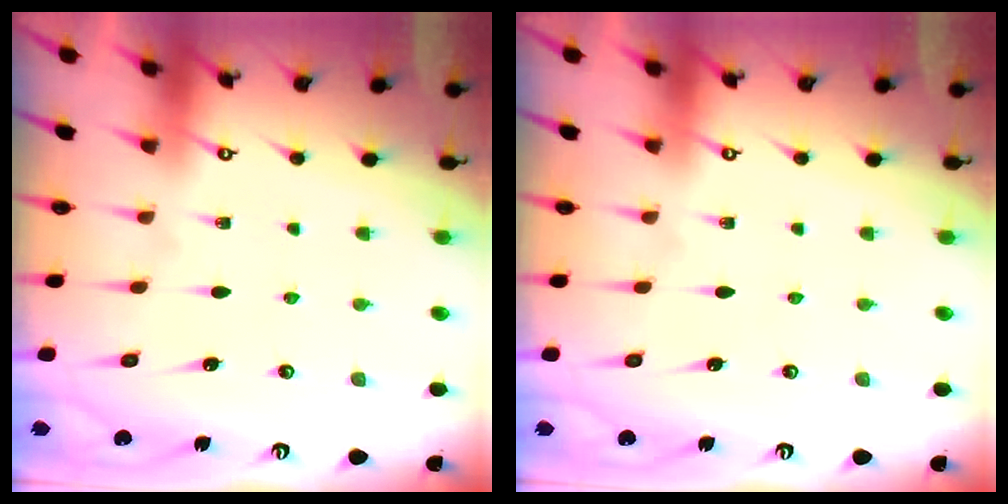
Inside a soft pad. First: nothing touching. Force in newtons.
{"total": 0.0}